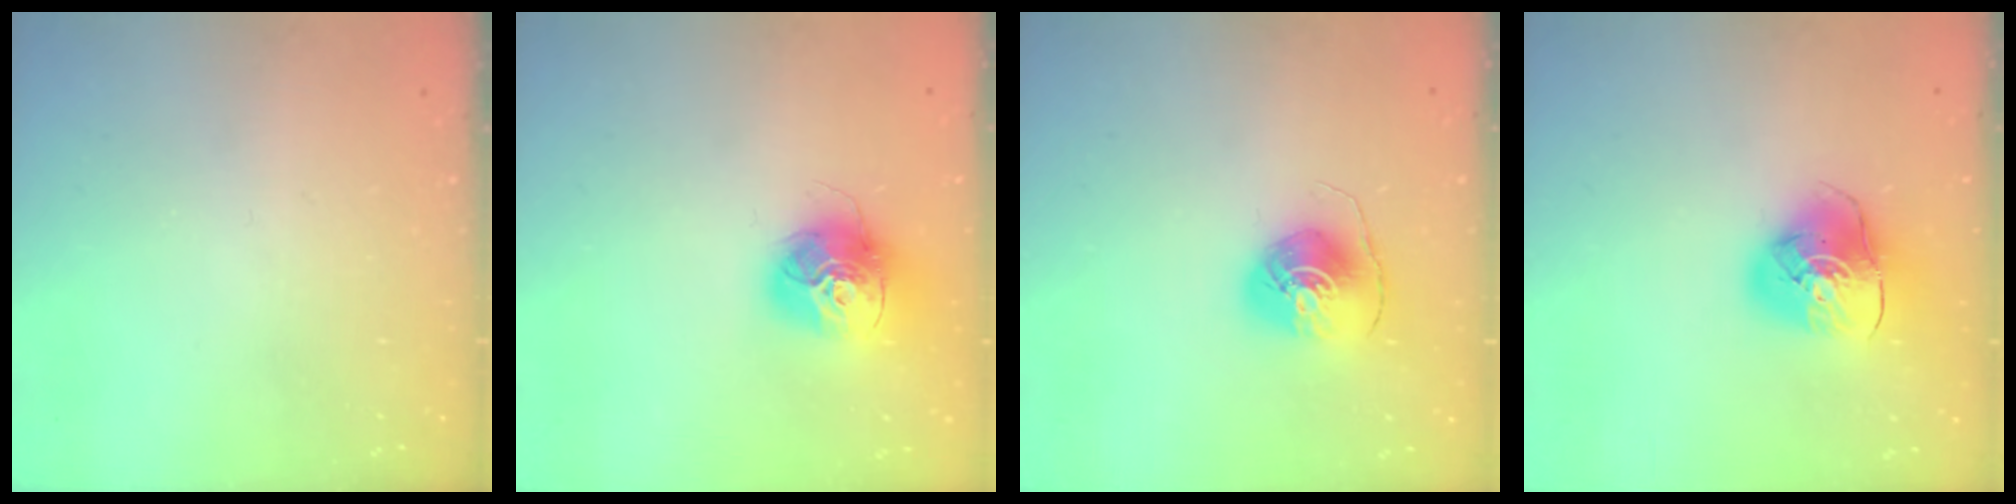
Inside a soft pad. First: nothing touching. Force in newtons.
{"total": 15.7, "press": 15.6, "slide": 1.6}
{"total": 7.6, "press": 7.6, "slide": 0.3}
{"total": 10.6, "press": 10.5, "slide": 1.2}